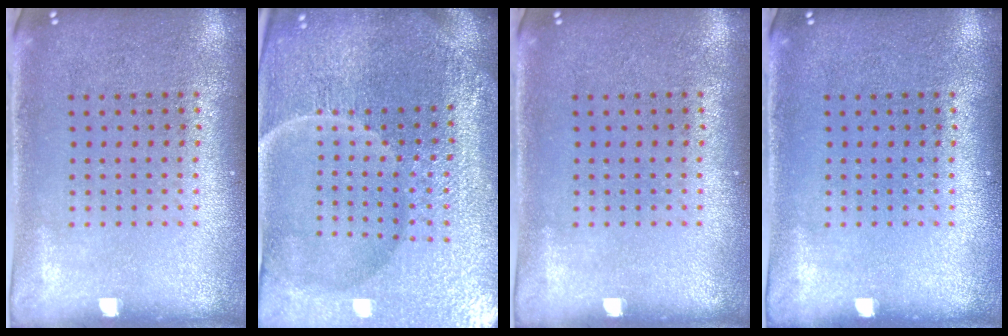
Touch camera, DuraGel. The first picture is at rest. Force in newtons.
{"total": 6.2, "press": 5.6, "slide": 2.6}
{"total": 0.0}
{"total": 0.0}